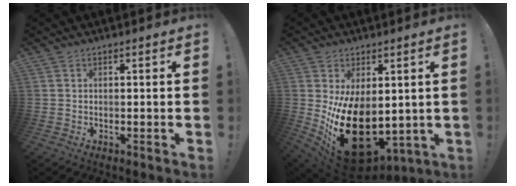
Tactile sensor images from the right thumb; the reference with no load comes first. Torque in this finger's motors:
{"motor_torque": [1.68, 3.32, 2.52, -0.25, 0.81]}